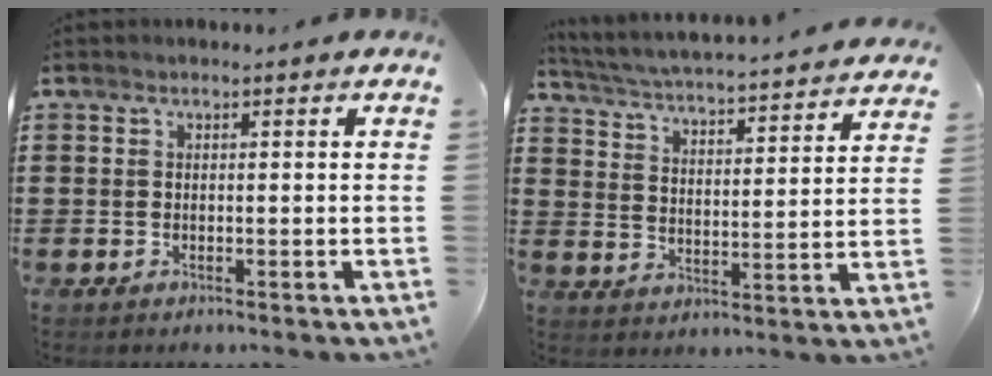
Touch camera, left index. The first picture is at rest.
{"total": 3.8, "force": [3.6, -0.6, 1.1], "torque": [-0.043, -0.036, 0.052]}